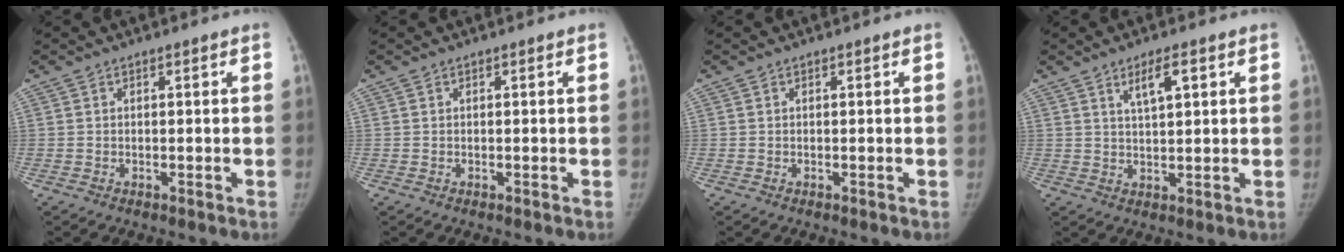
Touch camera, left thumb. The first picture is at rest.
{"total": 0.0}
{"total": 0.0}
{"total": 4.5, "force": [2.2, 1.2, 3.7], "torque": [-0.061, -0.008, 0.041]}